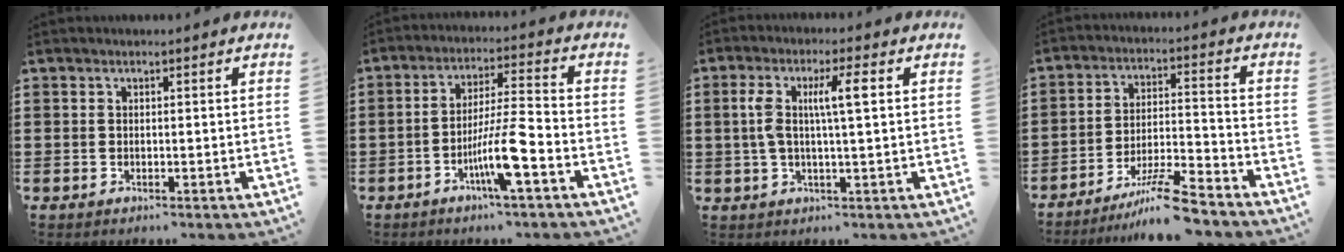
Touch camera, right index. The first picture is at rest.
{"total": 8.9, "force": [-4.0, 0.7, 8.0], "torque": [-0.148, -0.005, -0.076]}
{"total": 6.8, "force": [1.3, 1.2, 6.5], "torque": [-0.133, 0.002, 0.015]}
{"total": 8.8, "force": [-7.3, 0.5, 4.9], "torque": [-0.086, 0.007, -0.137]}